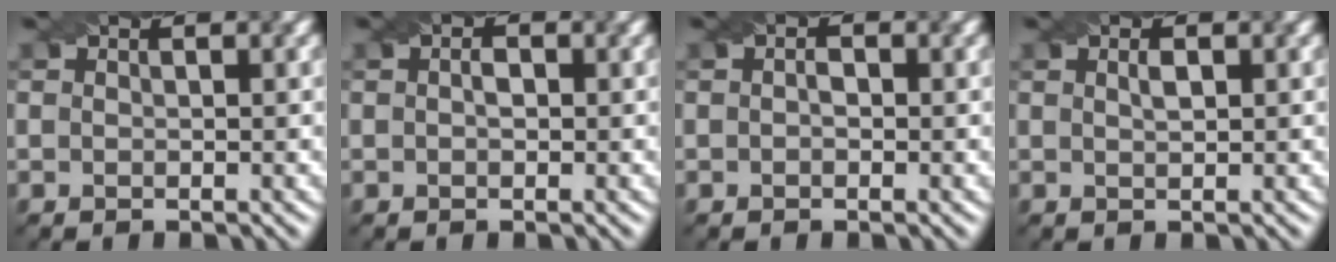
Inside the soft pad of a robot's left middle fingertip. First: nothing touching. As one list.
[{"total": 1.2, "force": [0.1, 0.8, 0.9], "torque": [-0.011, -0.002, -0.002]}, {"total": 1.2, "force": [0.1, 0.8, 0.8], "torque": [-0.013, -0.002, -0.004]}, {"total": 1.0, "force": [0.4, 0.4, 0.8], "torque": [-0.017, 0.002, 0.008]}]